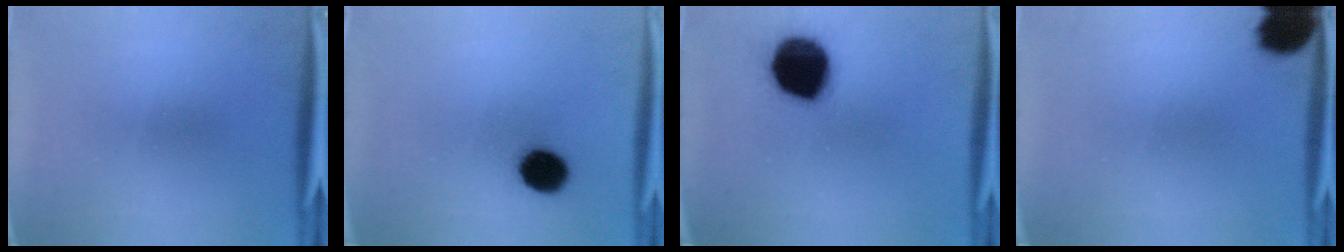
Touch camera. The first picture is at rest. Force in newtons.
{"total": 8.5}
{"total": 19.5}
{"total": 10.3}